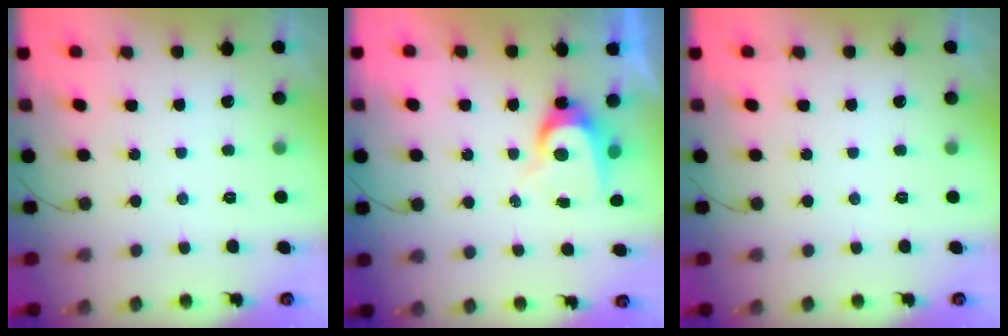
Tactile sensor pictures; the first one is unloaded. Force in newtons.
{"total": 7.3, "press": 7.2, "slide": 0.3}
{"total": 0.0}